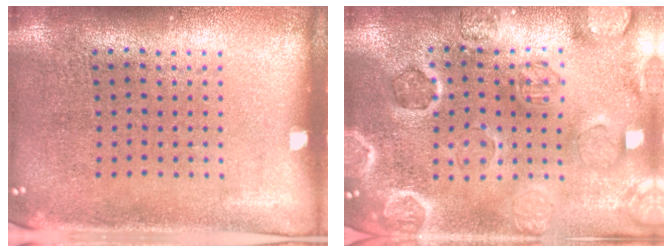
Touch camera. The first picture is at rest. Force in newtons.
{"total": 2.6, "press": 2.6, "slide": 0.2}